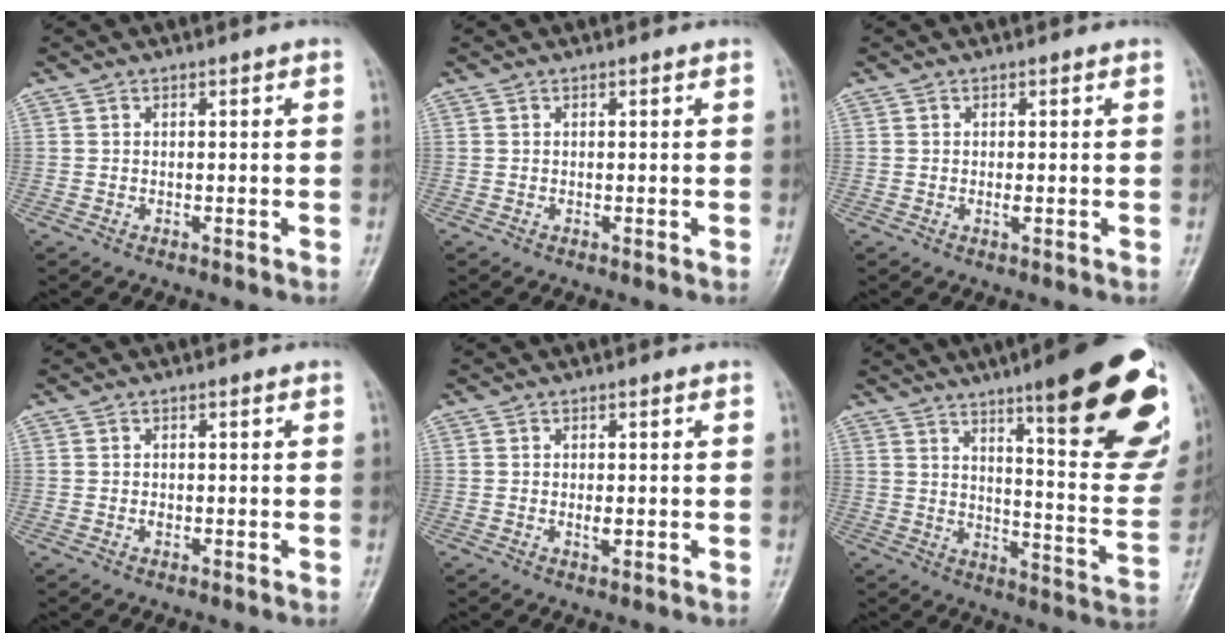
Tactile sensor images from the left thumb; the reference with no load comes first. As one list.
[{"total": 0.0}, {"total": 0.9, "force": [0.0, 0.3, 0.8], "torque": [-0.015, -0.003, -0.002]}, {"total": 0.9, "force": [-0.1, 0.7, 0.6], "torque": [-0.005, 0.001, -0.003]}, {"total": 1.8, "force": [-0.1, 0.9, 1.5], "torque": [-0.022, -0.003, 0.000]}, {"total": 26.8, "force": [15.4, 5.9, 21.2], "torque": [-0.239, -0.069, 0.214]}]